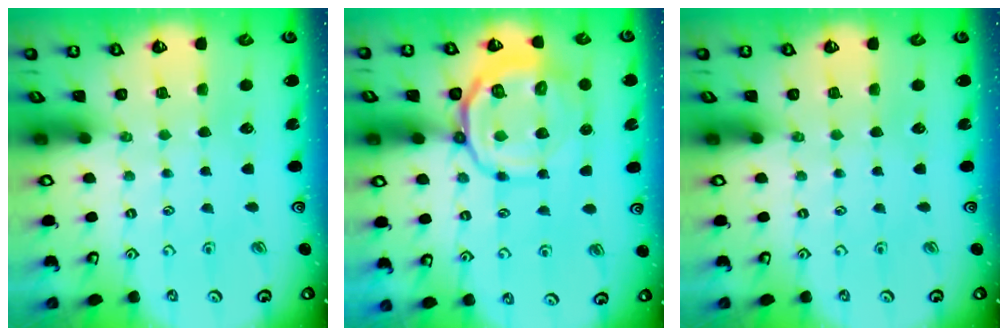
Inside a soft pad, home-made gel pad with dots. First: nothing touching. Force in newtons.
{"total": 13.9, "press": 13.8, "slide": 1.8}
{"total": 0.0}